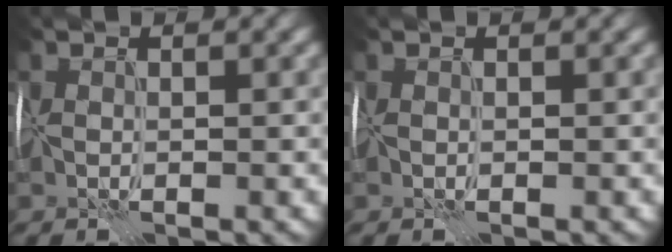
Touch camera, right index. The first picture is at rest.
{"total": 0.0}